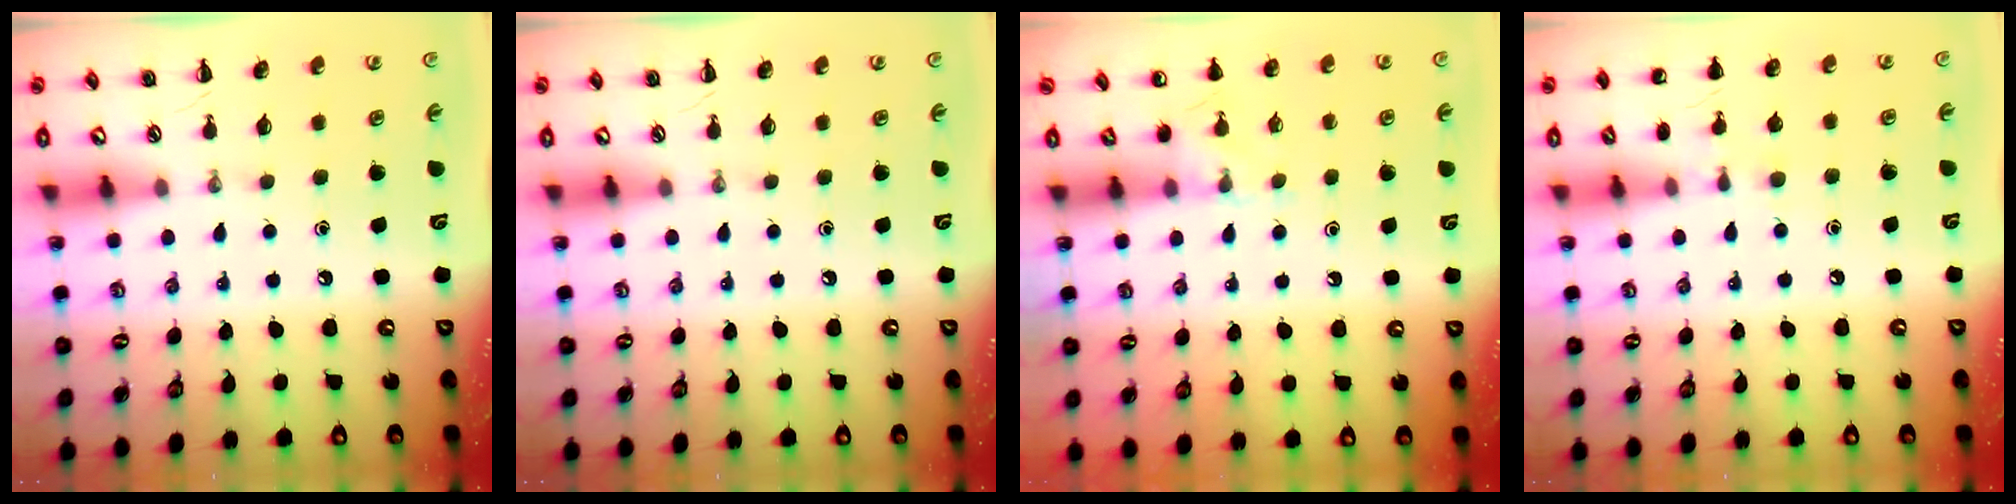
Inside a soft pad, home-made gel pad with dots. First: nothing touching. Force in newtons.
{"total": 0.0}
{"total": 7.5, "press": 7.3, "slide": 1.9}
{"total": 5.1, "press": 4.9, "slide": 1.5}